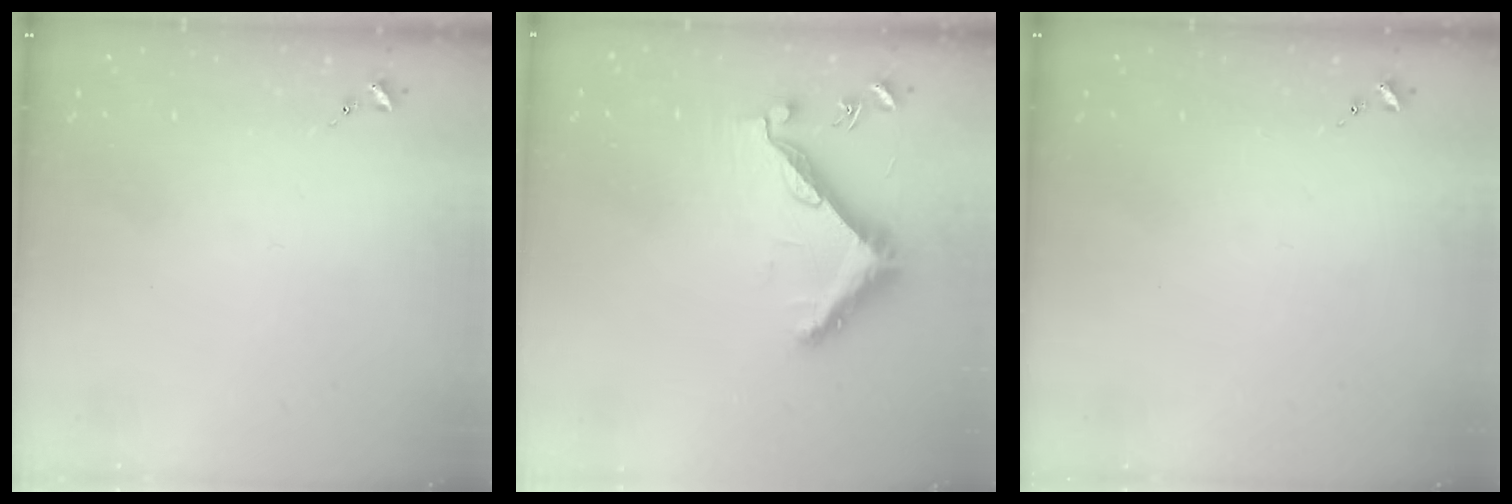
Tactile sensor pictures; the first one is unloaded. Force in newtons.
{"total": 11.1, "press": 11.0, "slide": 0.7}
{"total": 0.0}